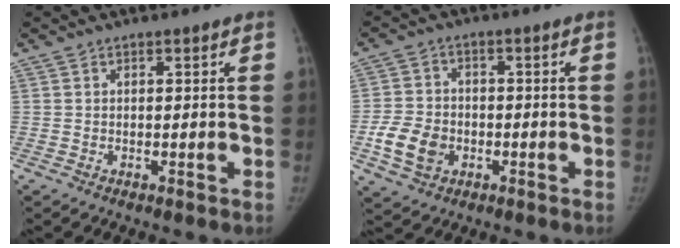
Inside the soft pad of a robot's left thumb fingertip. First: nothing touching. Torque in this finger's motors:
{"motor_torque": [-0.02, 0.03, 0.13, -0.18, 0.01]}